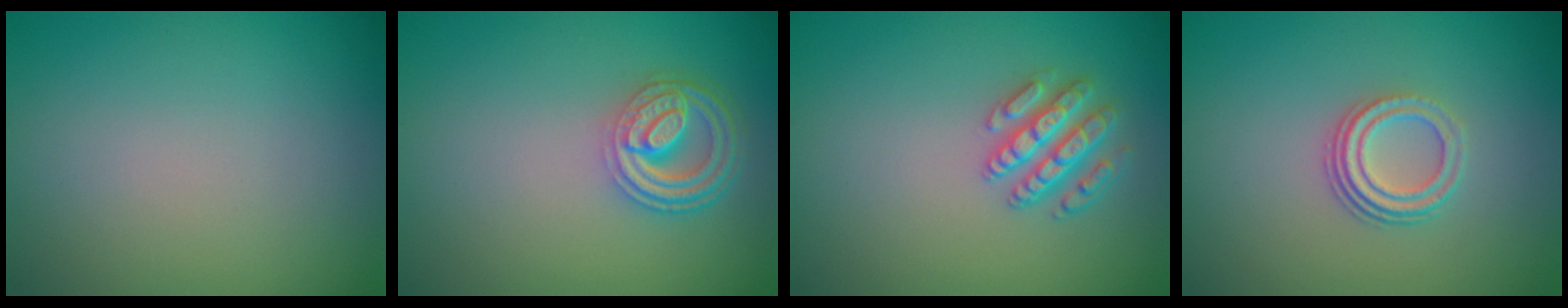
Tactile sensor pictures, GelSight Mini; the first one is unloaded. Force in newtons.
{"total": 4.6, "press": 3.6, "slide": 2.9}
{"total": 3.4, "press": 3.2, "slide": 1.2}
{"total": 3.1, "press": 2.3, "slide": 2.2}